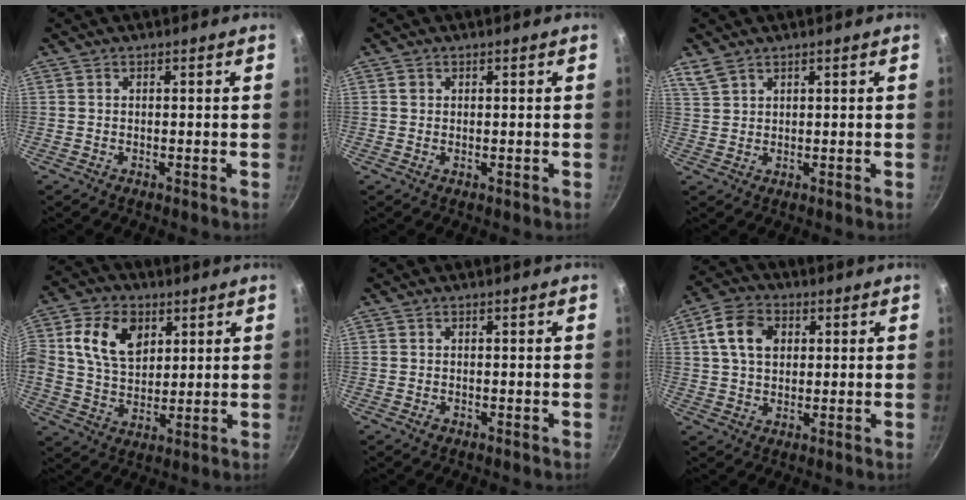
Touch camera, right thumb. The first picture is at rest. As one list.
[{"total": 1.0, "force": [0.3, 0.9, 0.3], "torque": [-0.002, -0.002, 0.002]}, {"total": 3.0, "force": [2.4, 1.4, 1.3], "torque": [-0.025, -0.002, 0.053]}, {"total": 12.5, "force": [4.0, 8.7, 8.0], "torque": [-0.126, -0.006, 0.066]}, {"total": 1.0, "force": [-0.5, 0.7, 0.4], "torque": [-0.005, 0.001, -0.007]}, {"total": 9.1, "force": [2.4, 6.6, 5.8], "torque": [-0.093, 0.008, 0.032]}]